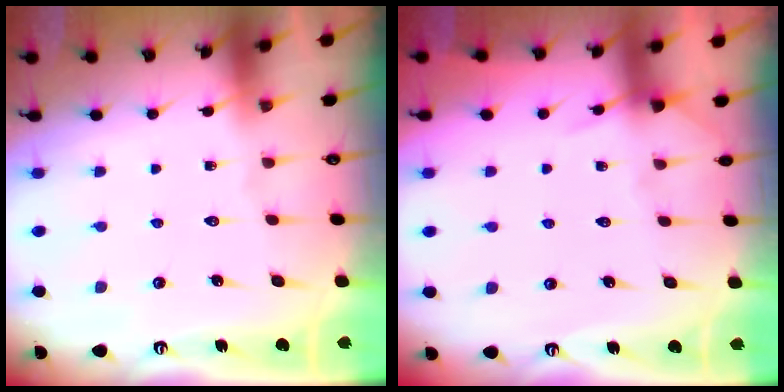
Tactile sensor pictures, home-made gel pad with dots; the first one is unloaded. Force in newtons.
{"total": 5.0, "press": 4.9, "slide": 0.6}